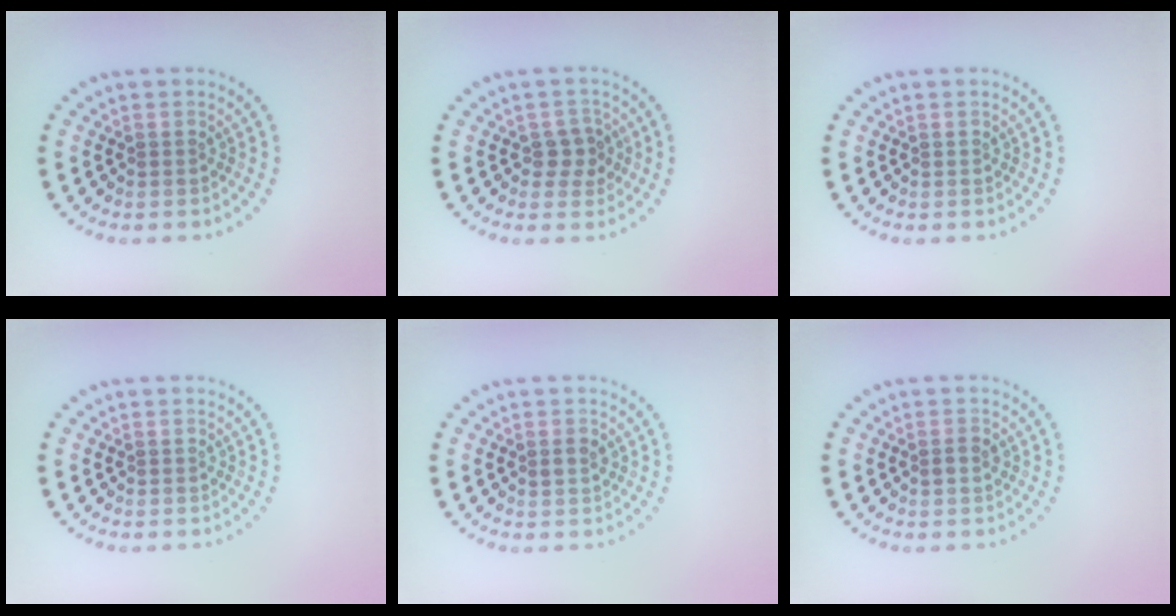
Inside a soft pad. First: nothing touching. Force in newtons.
{"total": 2.2, "press": 2.1, "slide": 0.6}
{"total": 0.0}
{"total": 0.0}
{"total": 1.1, "press": 1.0, "slide": 0.2}
{"total": 1.0, "press": 1.0, "slide": 0.2}